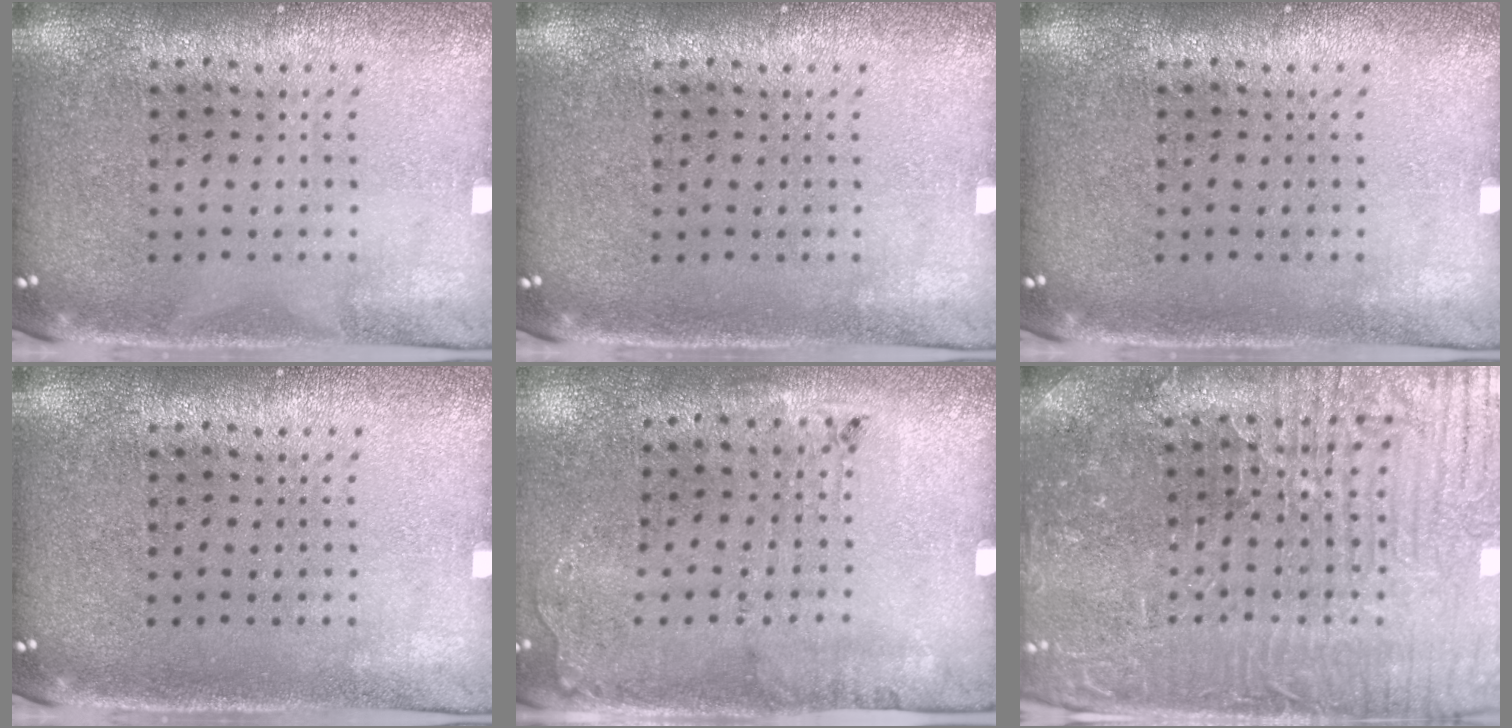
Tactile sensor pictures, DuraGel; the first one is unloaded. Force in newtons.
{"total": 0.0}
{"total": 0.0}
{"total": 0.0}
{"total": 1.8, "press": 1.2, "slide": 1.3}
{"total": 4.2, "press": 4.1, "slide": 0.6}